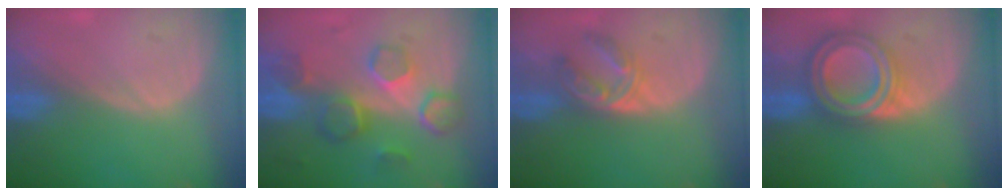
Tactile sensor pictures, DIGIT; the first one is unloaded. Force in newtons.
{"total": 8.8, "press": 7.9, "slide": 3.7}
{"total": 6.0, "press": 5.0, "slide": 3.3}
{"total": 7.7, "press": 7.6, "slide": 0.5}